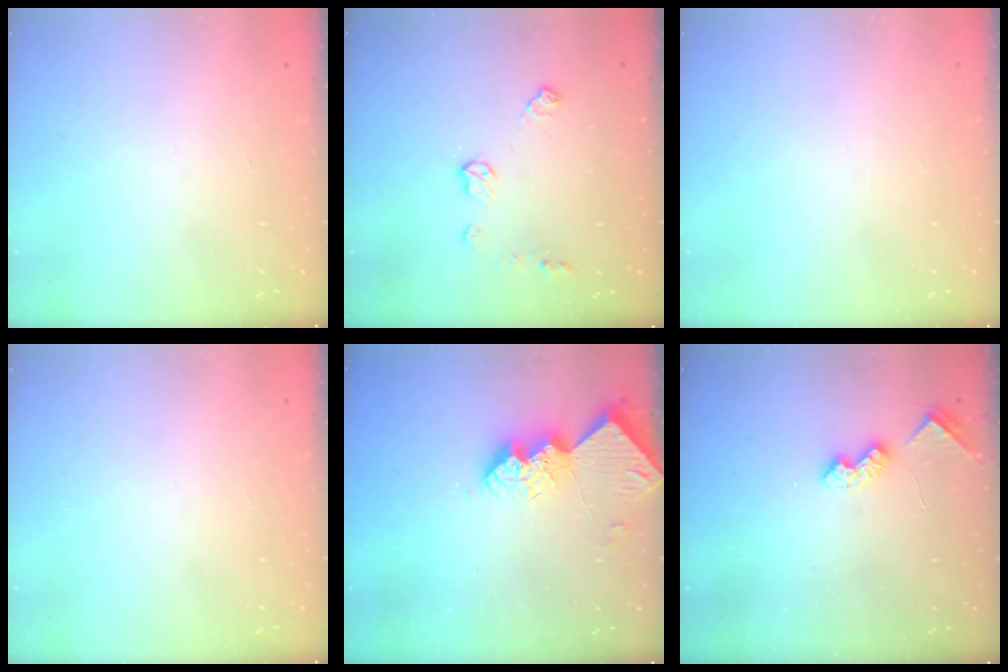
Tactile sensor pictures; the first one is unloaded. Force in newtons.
{"total": 7.0, "press": 7.0, "slide": 0.4}
{"total": 0.0}
{"total": 0.0}
{"total": 11.2, "press": 11.1, "slide": 1.0}
{"total": 5.9, "press": 5.8, "slide": 0.8}